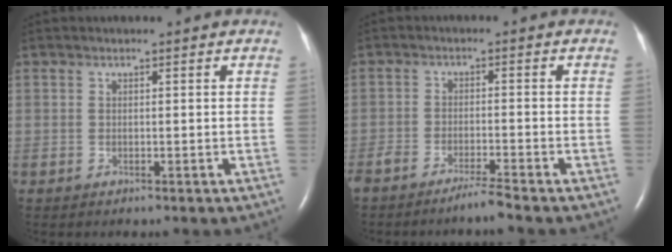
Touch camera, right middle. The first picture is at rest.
{"total": 3.4, "force": [-2.9, -0.6, 1.5], "torque": [-0.033, -0.007, -0.061]}